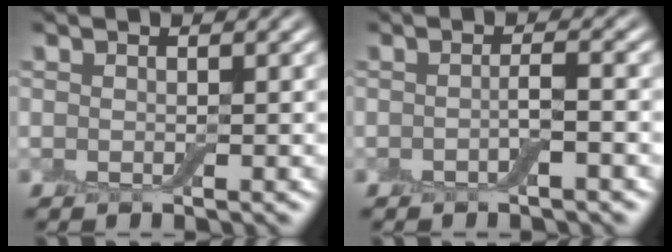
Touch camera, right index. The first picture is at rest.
{"total": 1.5, "force": [-0.5, 0.3, 1.4], "torque": [-0.026, 0.001, -0.011]}